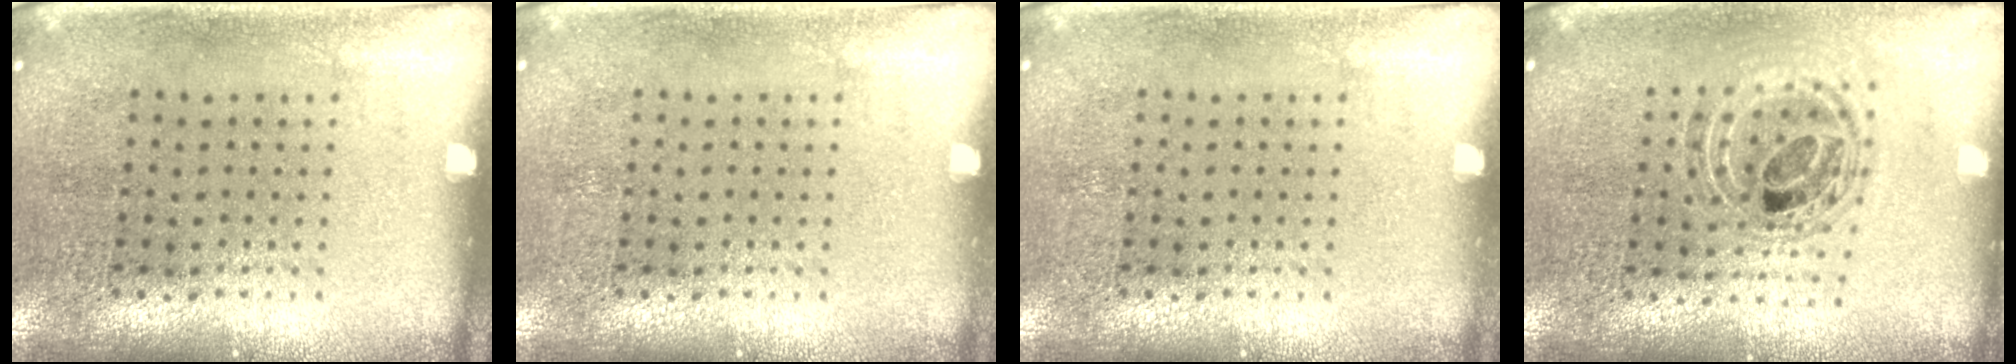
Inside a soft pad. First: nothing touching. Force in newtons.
{"total": 0.0}
{"total": 0.0}
{"total": 0.8, "press": 0.8, "slide": 0.1}